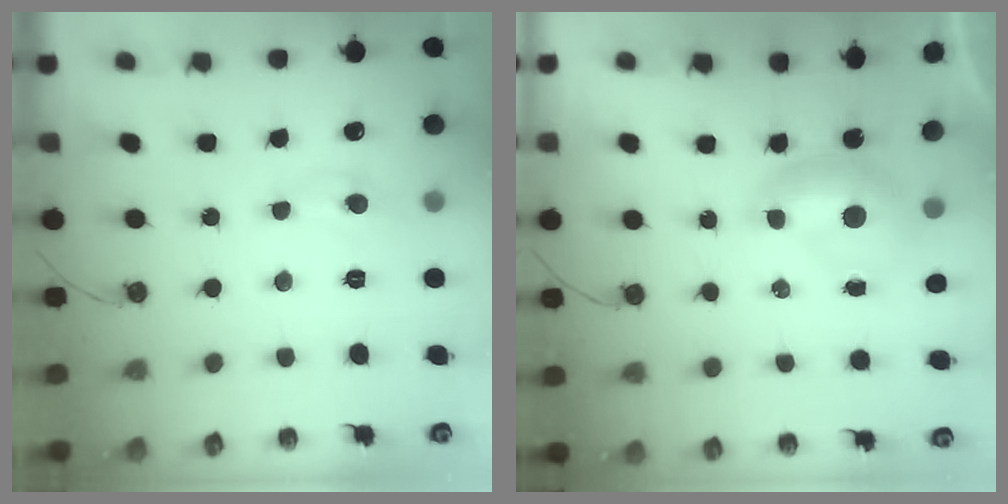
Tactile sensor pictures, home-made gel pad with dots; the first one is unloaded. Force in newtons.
{"total": 0.0}